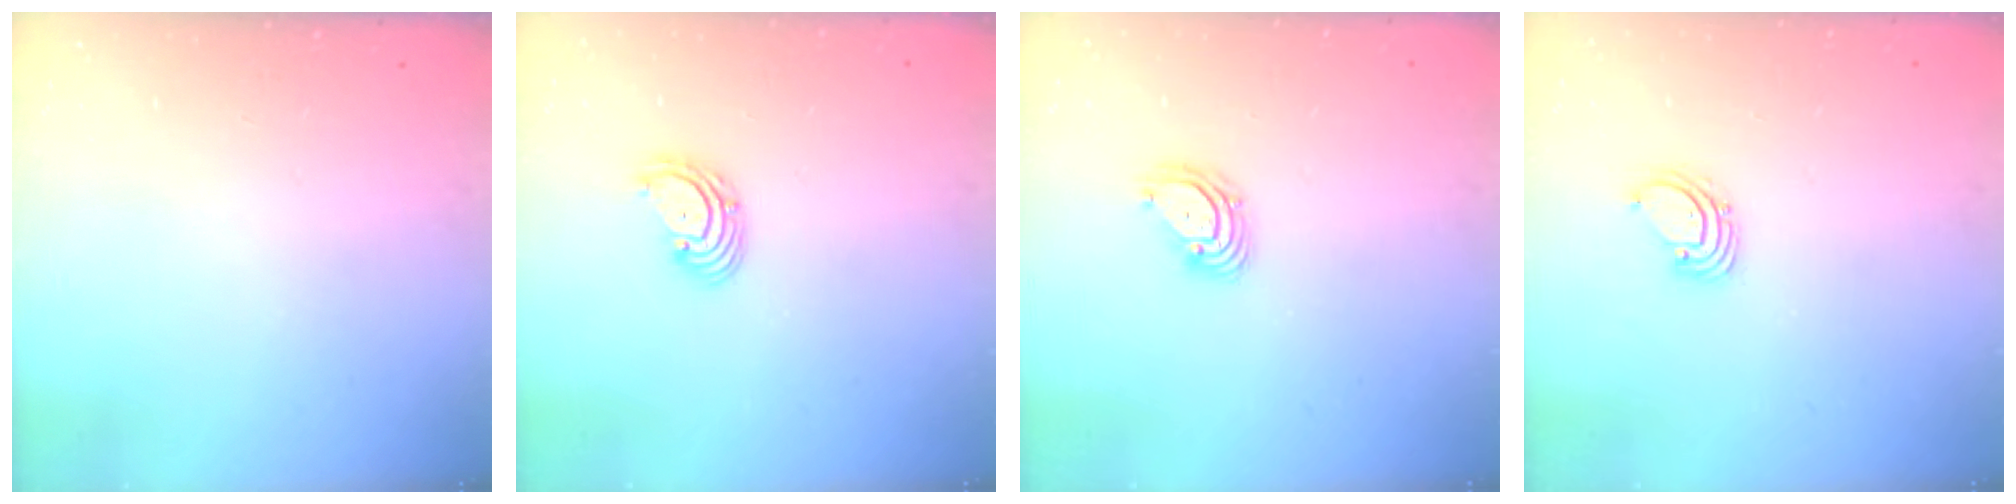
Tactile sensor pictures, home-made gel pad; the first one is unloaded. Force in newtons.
{"total": 2.7, "press": 2.7, "slide": 0.1}
{"total": 3.7, "press": 3.7, "slide": 0.1}
{"total": 1.6, "press": 1.6, "slide": 0.1}